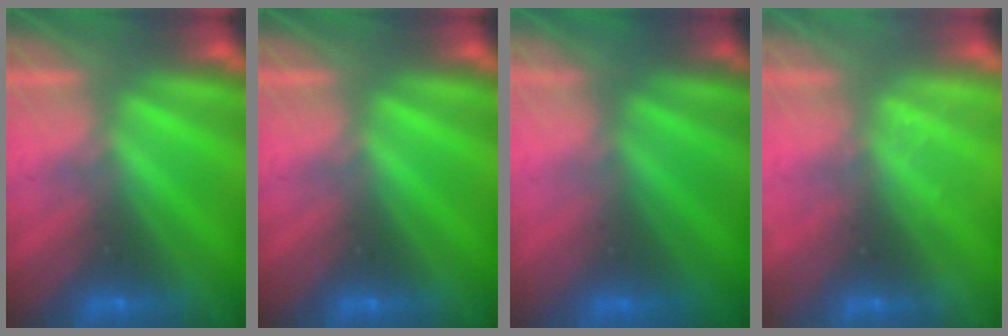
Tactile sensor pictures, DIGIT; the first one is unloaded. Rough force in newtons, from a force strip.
{"total": 0.0}
{"total": 2.4}
{"total": 2.1}